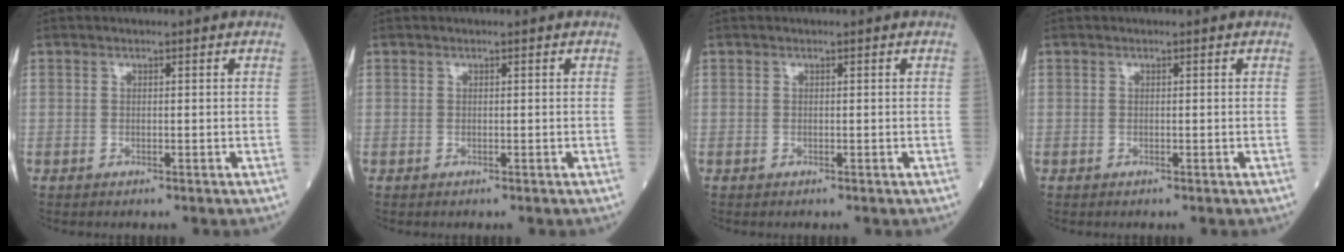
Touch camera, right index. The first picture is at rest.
{"total": 0.0}
{"total": 0.0}
{"total": 0.0}